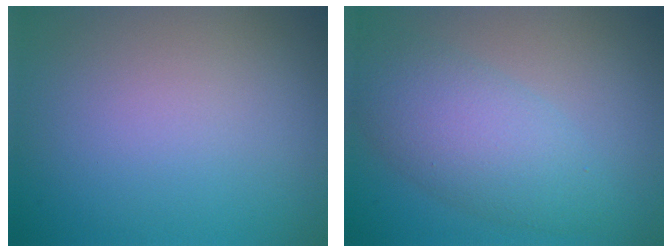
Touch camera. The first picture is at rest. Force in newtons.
{"total": 5.5, "press": 5.5, "slide": 0.2}